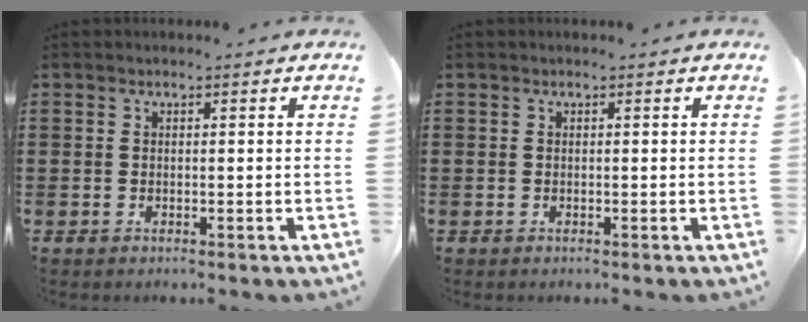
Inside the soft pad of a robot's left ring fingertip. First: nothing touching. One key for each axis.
{"total": 0.0}